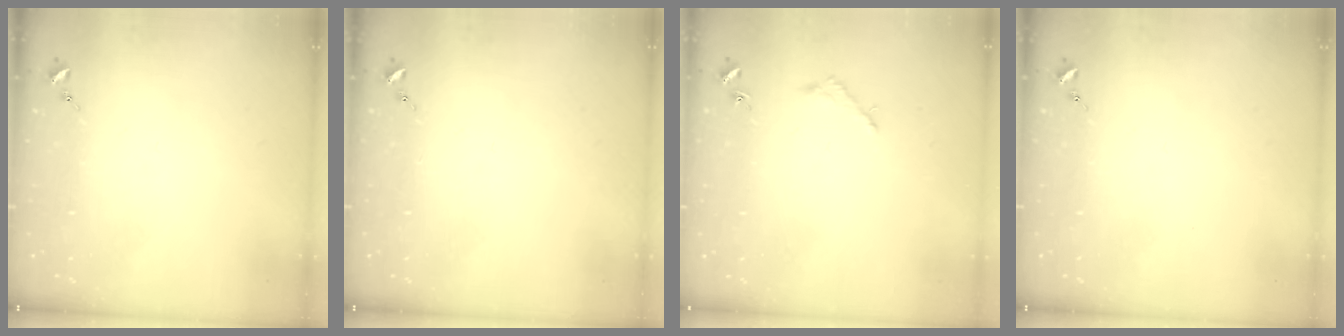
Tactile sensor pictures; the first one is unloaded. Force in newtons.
{"total": 0.0}
{"total": 1.6, "press": 1.6, "slide": 0.2}
{"total": 0.0}